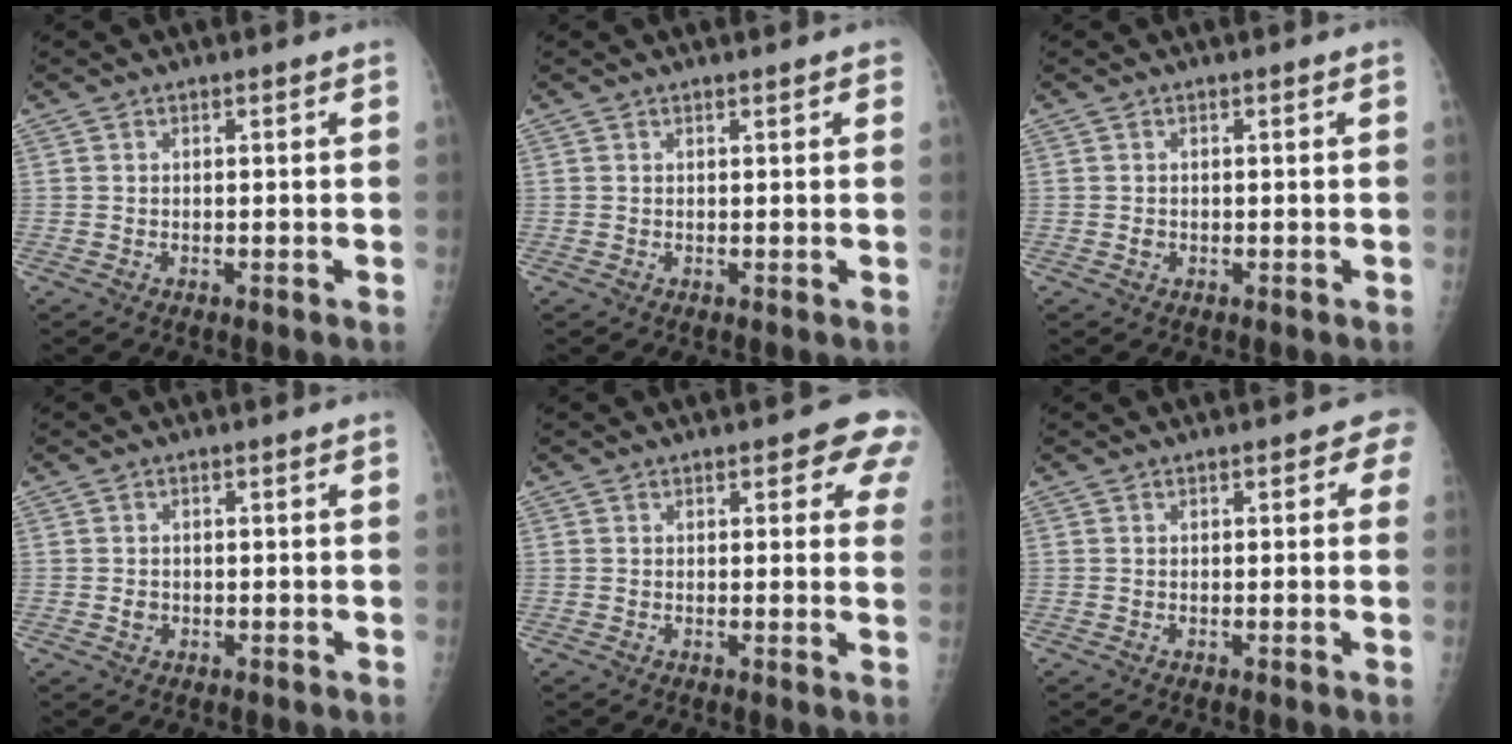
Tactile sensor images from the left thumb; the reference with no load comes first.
{"total": 1.0, "force": [0.7, 0.3, 0.6], "torque": [-0.006, -0.002, 0.007]}
{"total": 0.8, "force": [-0.1, 0.7, 0.3], "torque": [-0.002, 0.001, -0.001]}
{"total": 1.3, "force": [-0.2, 1.2, 0.5], "torque": [-0.004, 0.002, 0.000]}
{"total": 7.0, "force": [4.3, 3.0, 4.6], "torque": [-0.011, -0.013, 0.035]}
{"total": 2.6, "force": [1.1, 1.4, 1.9], "torque": [0.002, 0.003, 0.005]}